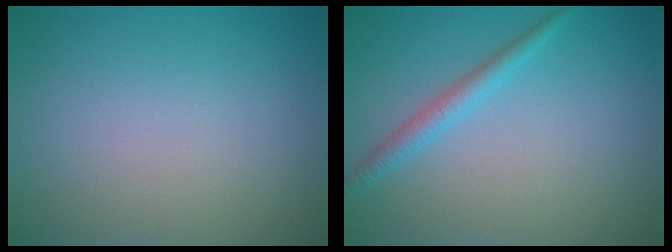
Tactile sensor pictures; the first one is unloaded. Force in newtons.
{"total": 1.9, "press": 1.9, "slide": 0.1}